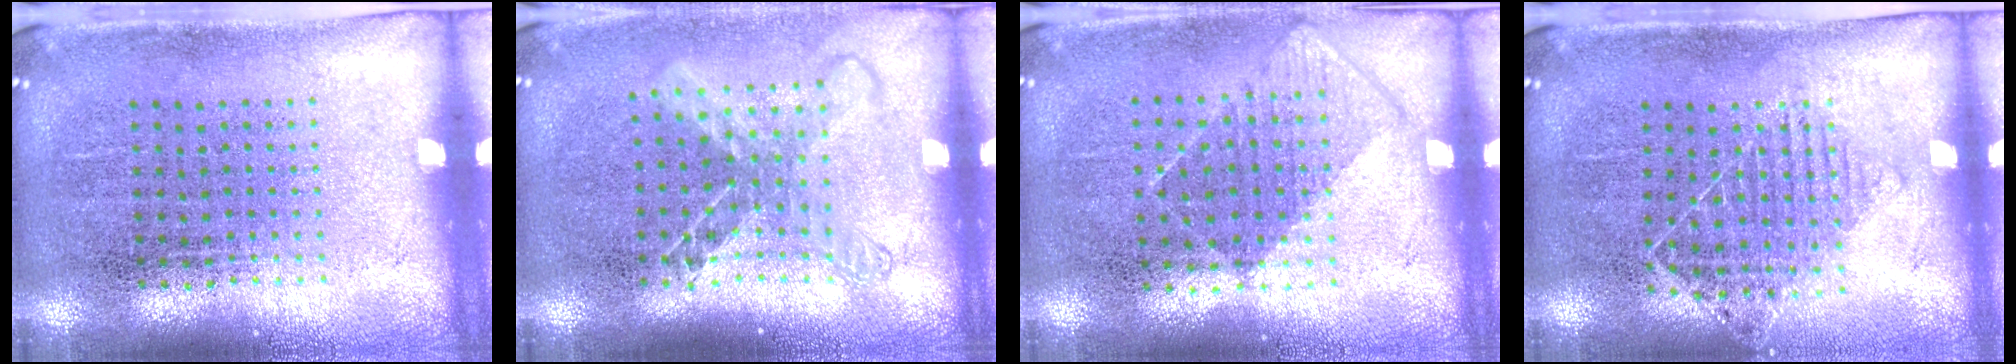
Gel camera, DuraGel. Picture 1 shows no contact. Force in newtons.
{"total": 1.5, "press": 1.3, "slide": 0.9}
{"total": 0.8, "press": 0.7, "slide": 0.4}
{"total": 0.9, "press": 0.9, "slide": 0.2}